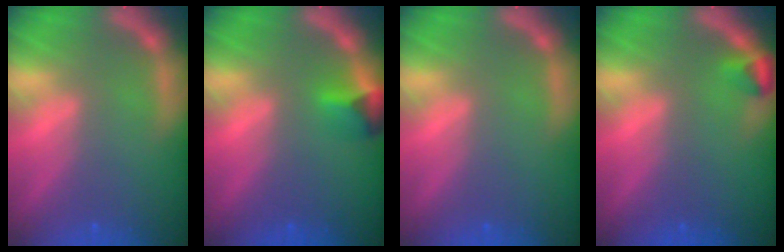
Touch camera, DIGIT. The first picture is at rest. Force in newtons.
{"total": 2.4}
{"total": 0.0}
{"total": 1.5}